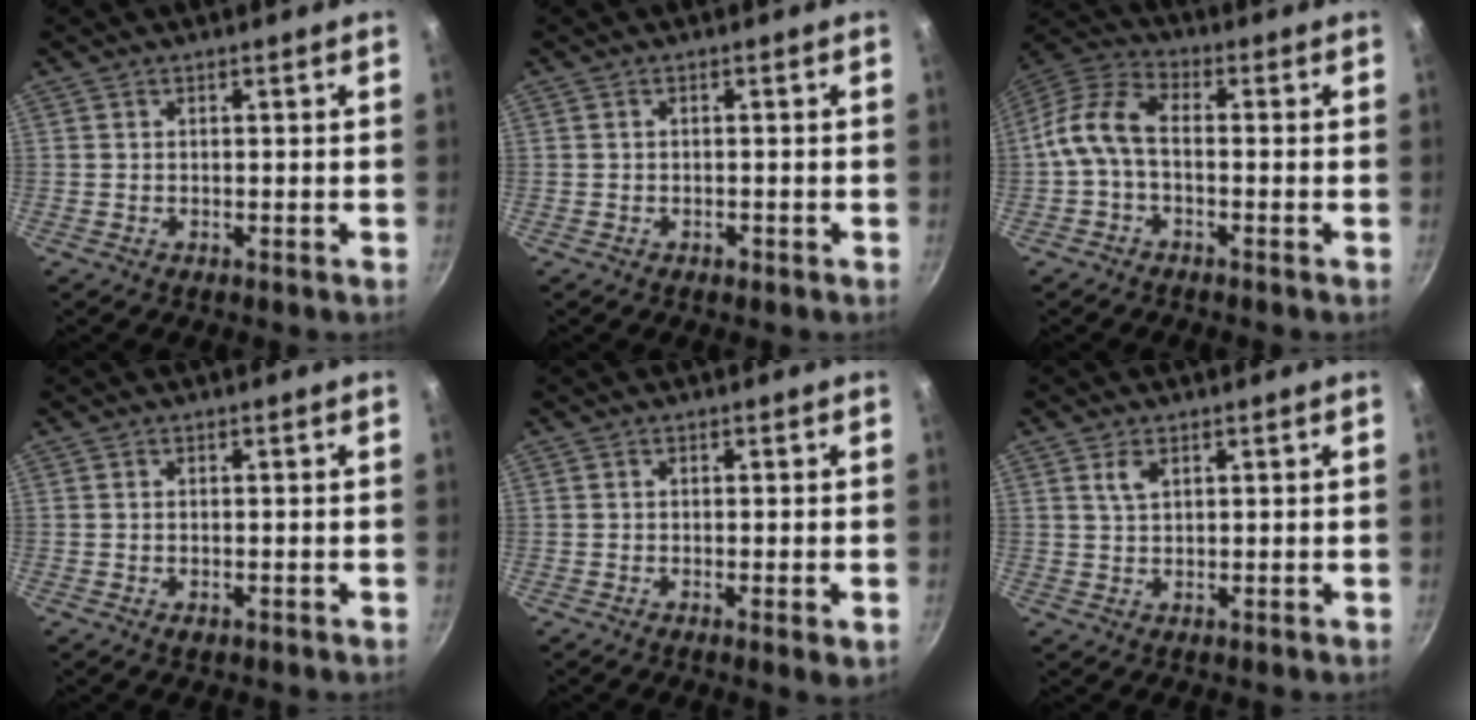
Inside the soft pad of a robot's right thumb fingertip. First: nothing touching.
{"total": 0.8, "force": [-0.5, 0.5, 0.3], "torque": [-0.002, 0.002, -0.009]}
{"total": 9.6, "force": [-1.1, 5.4, 7.9], "torque": [-0.165, 0.031, -0.034]}
{"total": 0.7, "force": [-0.2, 0.4, 0.5], "torque": [-0.011, 0.003, 0.000]}
{"total": 2.5, "force": [-0.7, 0.5, 2.3], "torque": [-0.037, -0.007, -0.010]}
{"total": 2.4, "force": [1.2, 1.3, 1.7], "torque": [-0.031, -0.003, 0.027]}